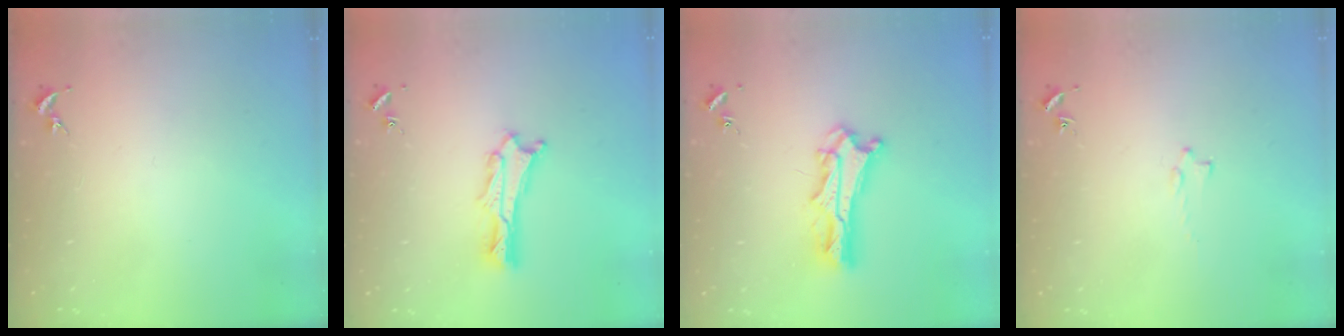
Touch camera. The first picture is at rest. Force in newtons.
{"total": 1.5, "press": 1.4, "slide": 0.2}
{"total": 6.8, "press": 6.8, "slide": 0.6}
{"total": 0.8, "press": 0.7, "slide": 0.2}